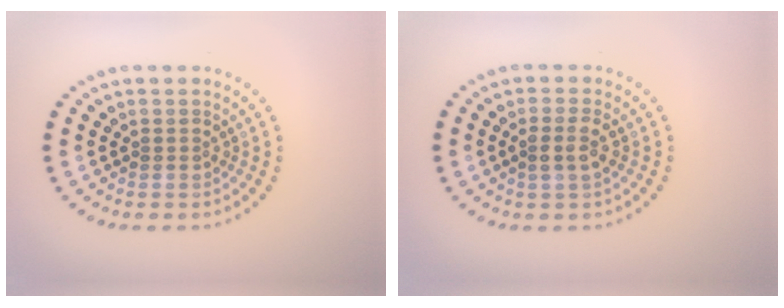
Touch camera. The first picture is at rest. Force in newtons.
{"total": 1.8, "press": 1.8, "slide": 0.4}